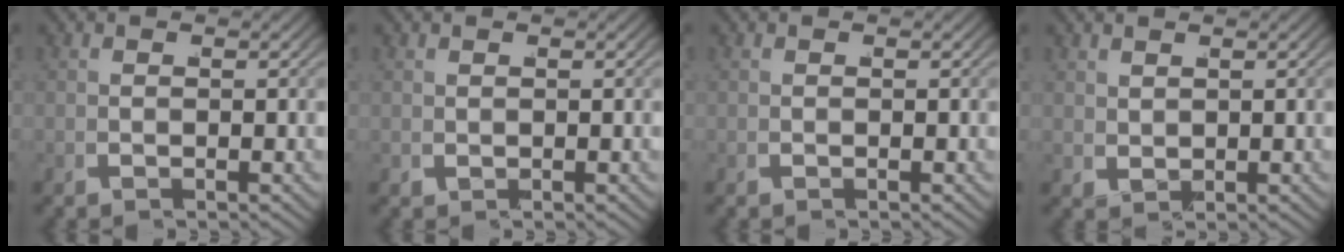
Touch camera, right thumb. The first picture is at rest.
{"total": 0.9, "force": [0.5, -0.7, -0.3], "torque": [0.015, 0.003, 0.012]}
{"total": 0.0}
{"total": 1.6, "force": [1.4, -0.7, -0.6], "torque": [0.019, 0.007, 0.030]}